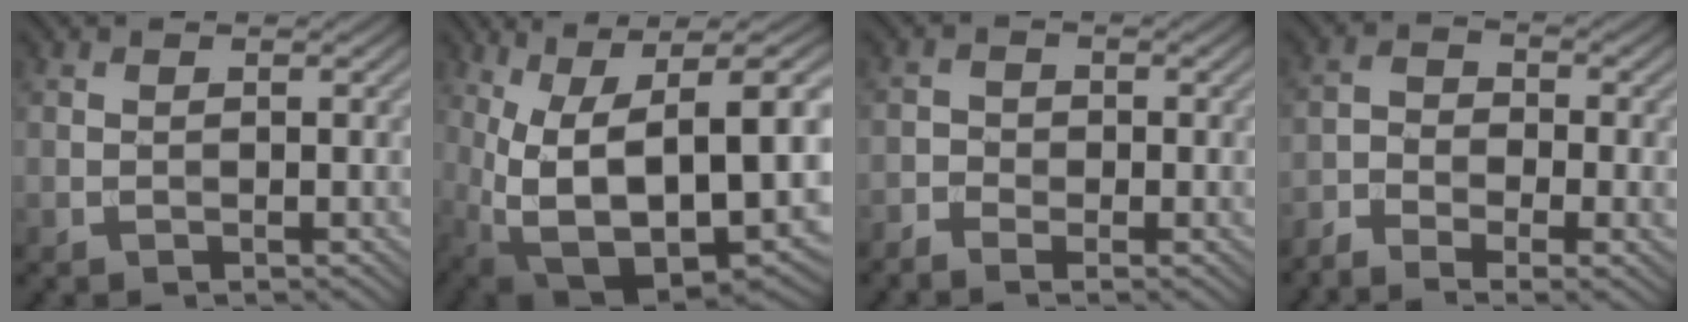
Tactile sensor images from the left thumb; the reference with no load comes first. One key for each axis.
{"total": 17.7, "fx": -0.9, "fy": 8.7, "fz": 15.4, "tx": -0.264, "ty": -0.023, "tz": 0.023}
{"total": 2.7, "fx": -1.9, "fy": 1.5, "fz": 1.2, "tx": -0.025, "ty": -0.001, "tz": -0.043}
{"total": 6.3, "fx": -4.3, "fy": 2.7, "fz": 3.9, "tx": -0.082, "ty": -0.016, "tz": -0.083}